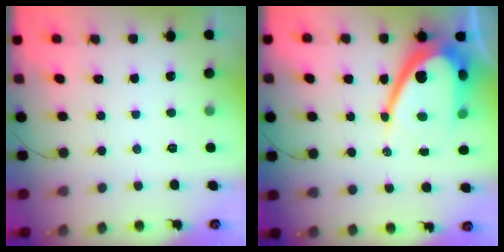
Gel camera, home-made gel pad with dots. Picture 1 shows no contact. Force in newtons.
{"total": 16.9, "press": 16.8, "slide": 1.5}